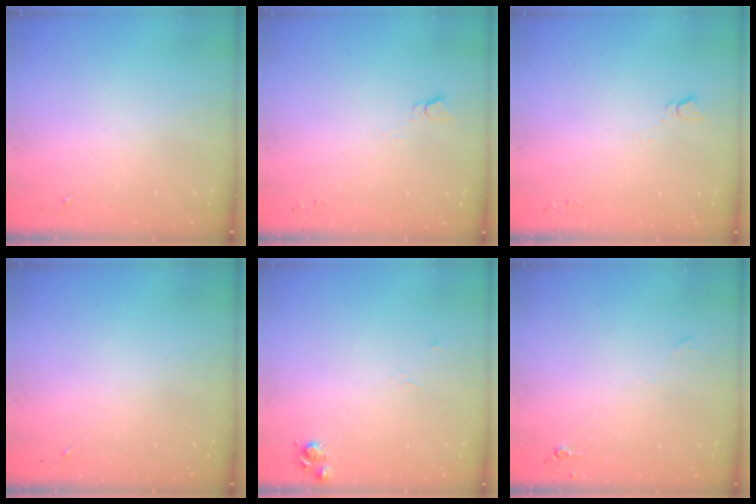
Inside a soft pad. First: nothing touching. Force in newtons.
{"total": 2.7, "press": 2.7, "slide": 0.3}
{"total": 2.7, "press": 2.7, "slide": 0.3}
{"total": 0.0}
{"total": 6.5, "press": 6.5, "slide": 0.8}
{"total": 4.1, "press": 4.0, "slide": 0.7}